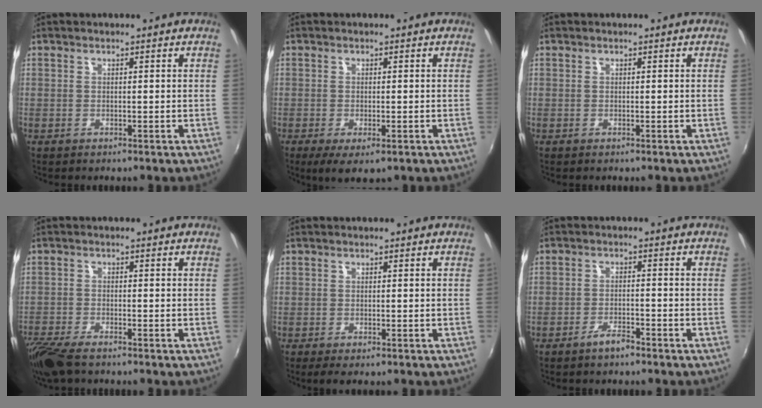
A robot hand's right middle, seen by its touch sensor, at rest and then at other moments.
{"total": 4.9, "force": [-2.4, 1.9, 3.8], "torque": [-0.073, -0.022, -0.034]}
{"total": 0.0}
{"total": 8.1, "force": [-6.4, 1.8, 4.6], "torque": [-0.122, -0.037, -0.123]}
{"total": 2.0, "force": [-1.4, 0.5, 1.4], "torque": [-0.027, -0.010, -0.022]}
{"total": 3.1, "force": [-2.5, 0.8, 1.6], "torque": [-0.040, 0.001, -0.044]}